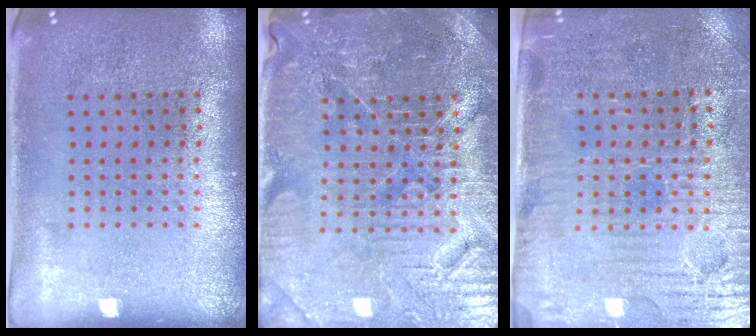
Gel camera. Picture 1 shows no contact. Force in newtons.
{"total": 4.6, "press": 4.4, "slide": 1.3}
{"total": 3.8, "press": 3.6, "slide": 1.4}